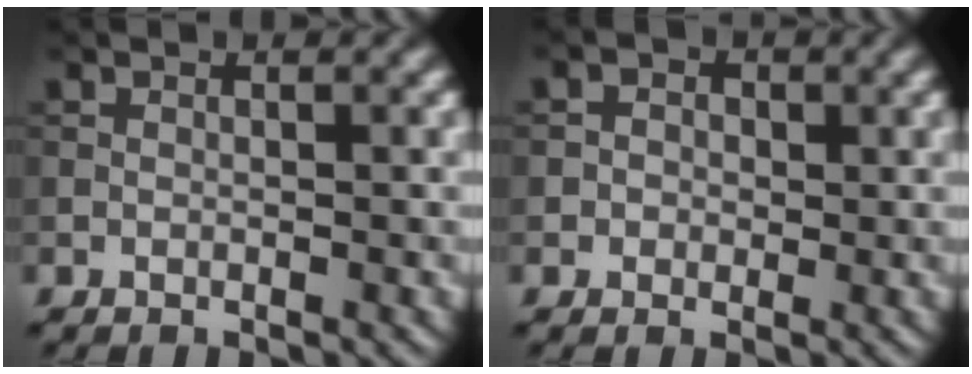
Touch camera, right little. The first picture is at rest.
{"total": 2.5, "force": [0.5, 2.3, 0.9], "torque": [0.000, -0.001, -0.008]}